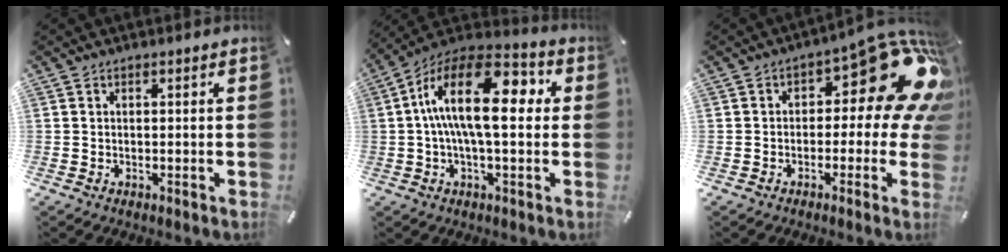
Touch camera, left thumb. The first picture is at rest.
{"total": 17.1, "force": [2.3, 7.5, 15.2], "torque": [-0.293, -0.010, 0.032]}
{"total": 17.3, "force": [7.0, 7.8, 13.8], "torque": [-0.162, -0.052, 0.111]}